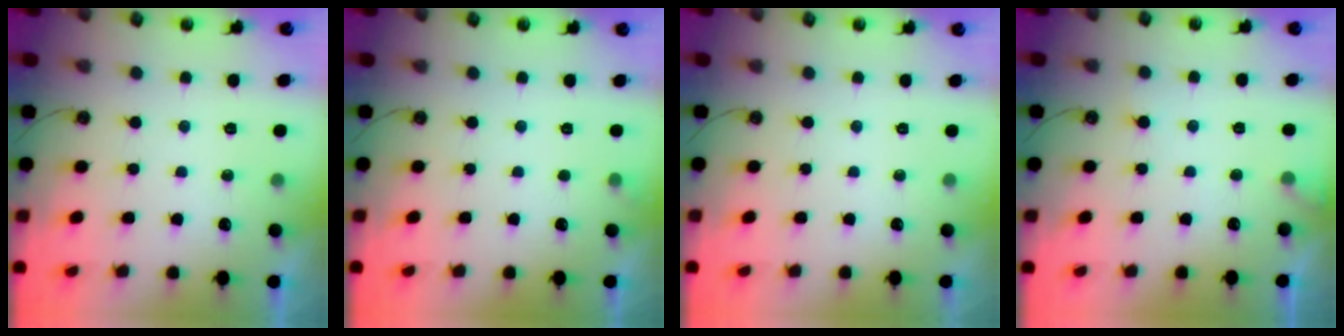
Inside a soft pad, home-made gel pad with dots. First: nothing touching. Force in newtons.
{"total": 2.6, "press": 2.6, "slide": 0.4}
{"total": 0.0}
{"total": 6.3, "press": 6.3, "slide": 0.3}